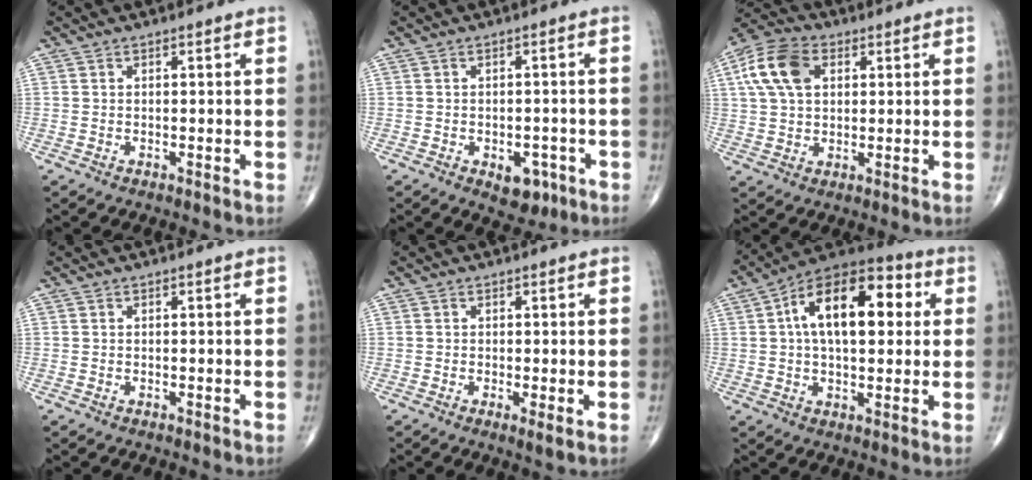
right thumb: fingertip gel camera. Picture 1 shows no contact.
{"total": 5.3, "force": [-2.4, 3.2, 3.4], "torque": [-0.024, 0.011, -0.024]}
{"total": 11.3, "force": [3.4, 7.4, 7.9], "torque": [-0.148, 0.013, 0.056]}
{"total": 0.0}
{"total": 1.7, "force": [-0.2, 0.2, 1.6], "torque": [-0.036, -0.009, -0.007]}
{"total": 18.1, "force": [3.8, 9.4, 15.0], "torque": [-0.213, 0.028, 0.049]}